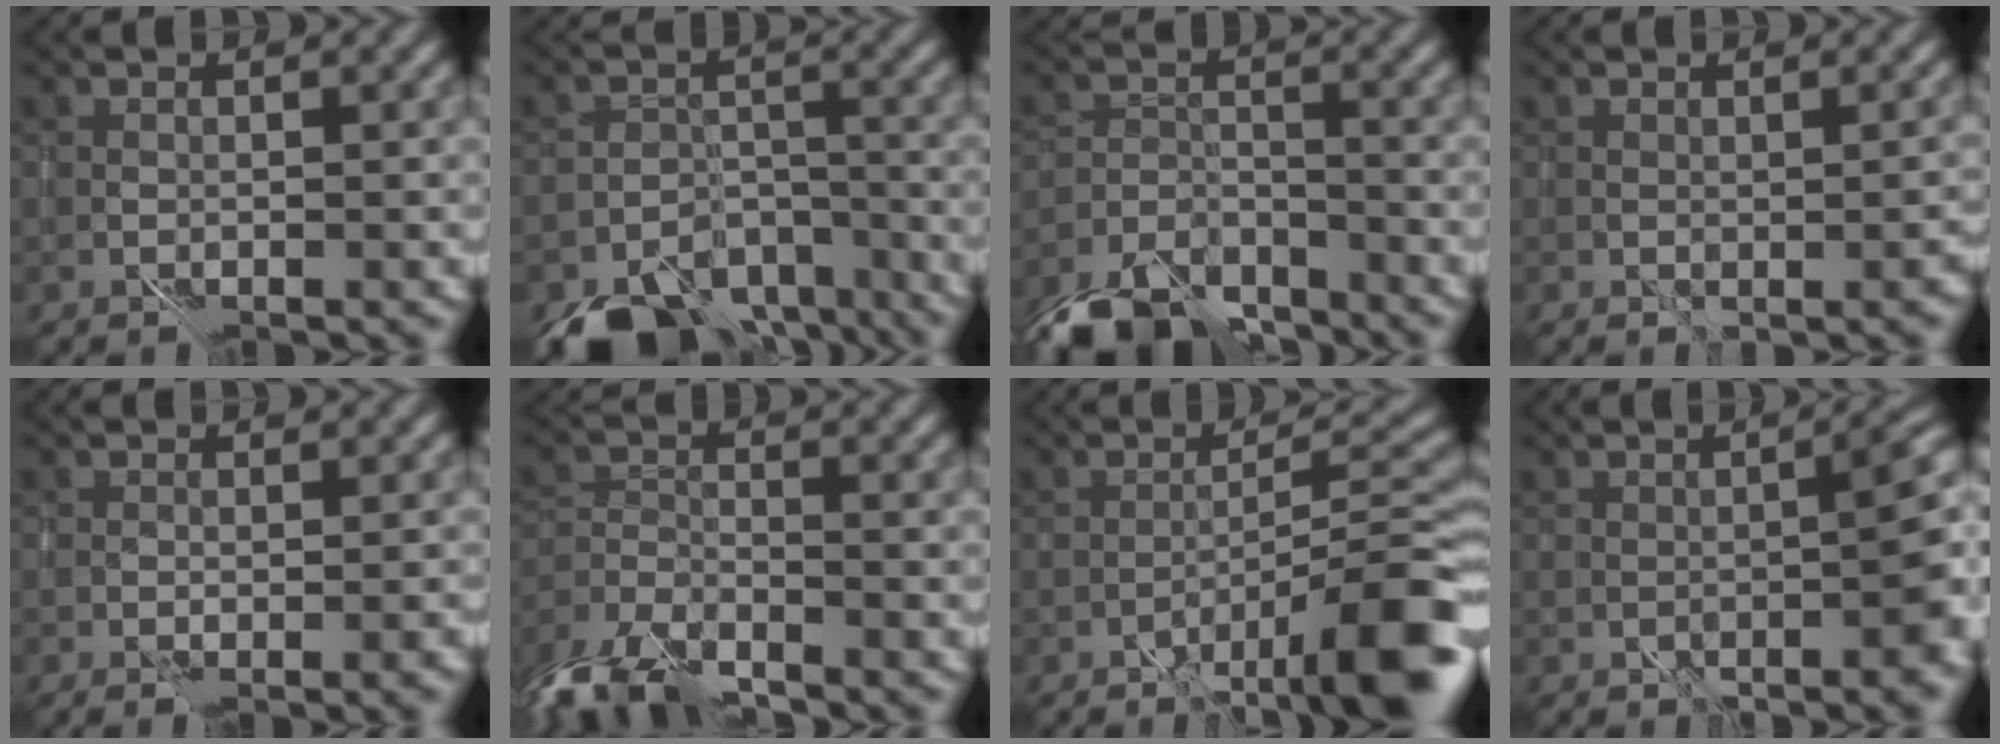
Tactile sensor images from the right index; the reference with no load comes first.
{"total": 8.4, "force": [-6.5, 4.2, 3.4], "torque": [-0.040, -0.008, -0.092]}
{"total": 7.2, "force": [-5.8, 3.0, 3.0], "torque": [-0.056, -0.012, -0.108]}
{"total": 0.8, "force": [0.3, 0.3, 0.7], "torque": [-0.005, 0.006, 0.016]}
{"total": 2.3, "force": [-0.8, 0.4, 2.1], "torque": [-0.036, -0.003, -0.002]}
{"total": 6.6, "force": [-5.6, 2.1, 2.9], "torque": [-0.058, -0.004, -0.109]}
{"total": 7.2, "force": [-3.0, 1.6, 6.4], "torque": [-0.087, 0.017, -0.044]}
{"total": 6.0, "force": [-0.9, 1.5, 5.7], "torque": [-0.059, 0.013, -0.004]}